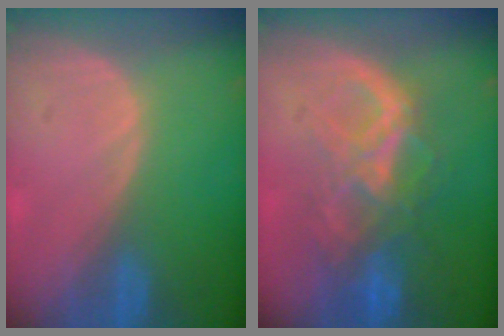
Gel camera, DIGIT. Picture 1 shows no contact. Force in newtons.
{"total": 8.7, "press": 7.5, "slide": 4.3}